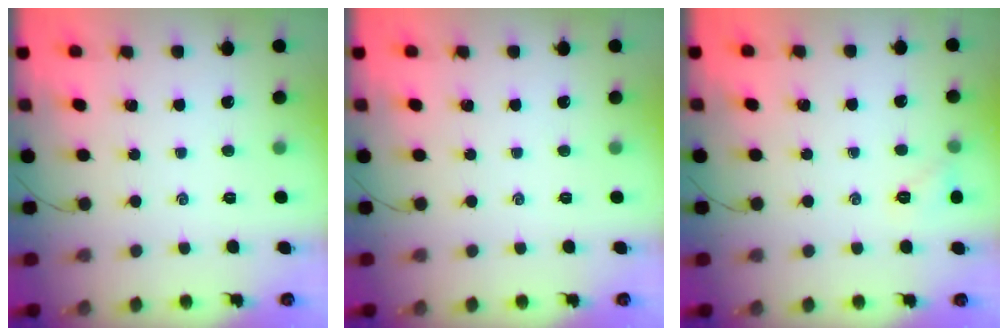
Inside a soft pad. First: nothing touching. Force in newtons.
{"total": 0.0}
{"total": 5.0, "press": 4.8, "slide": 1.4}